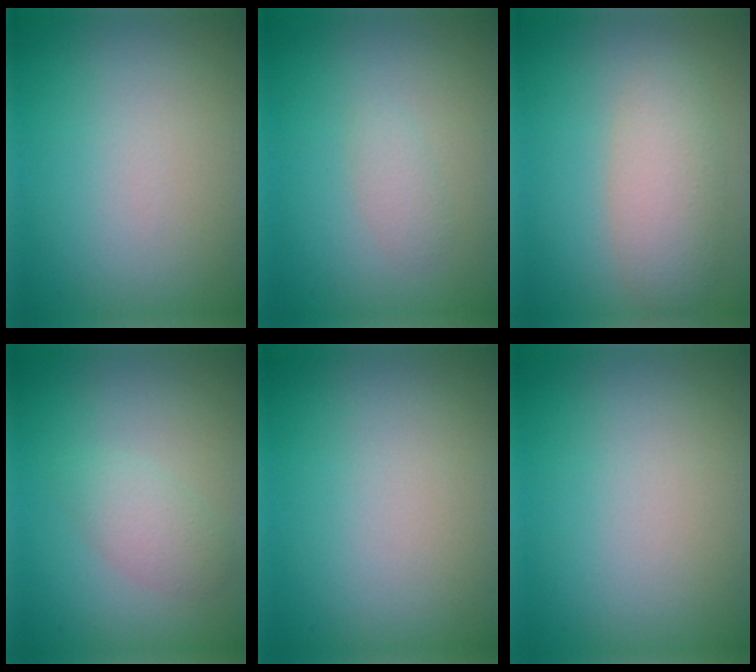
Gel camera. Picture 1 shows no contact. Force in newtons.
{"total": 1.2, "press": 1.2, "slide": 0.0}
{"total": 3.7, "press": 3.7, "slide": 0.1}
{"total": 2.1, "press": 2.1, "slide": 0.1}
{"total": 0.0}
{"total": 0.0}